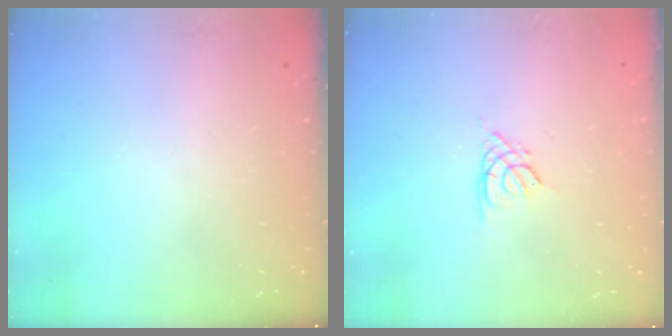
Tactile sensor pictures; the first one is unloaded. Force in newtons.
{"total": 2.6, "press": 2.6, "slide": 0.3}